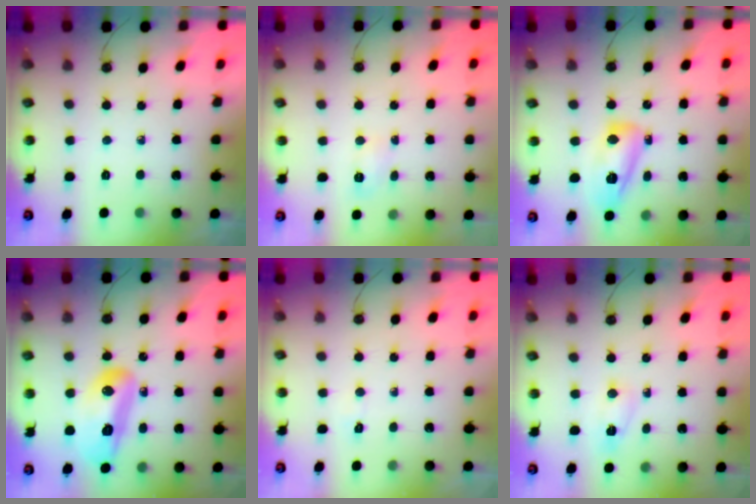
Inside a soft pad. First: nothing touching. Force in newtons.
{"total": 3.8, "press": 3.8, "slide": 0.5}
{"total": 13.8, "press": 13.7, "slide": 1.2}
{"total": 15.8, "press": 14.9, "slide": 5.4}
{"total": 2.9, "press": 2.6, "slide": 1.4}
{"total": 2.9, "press": 2.8, "slide": 0.6}